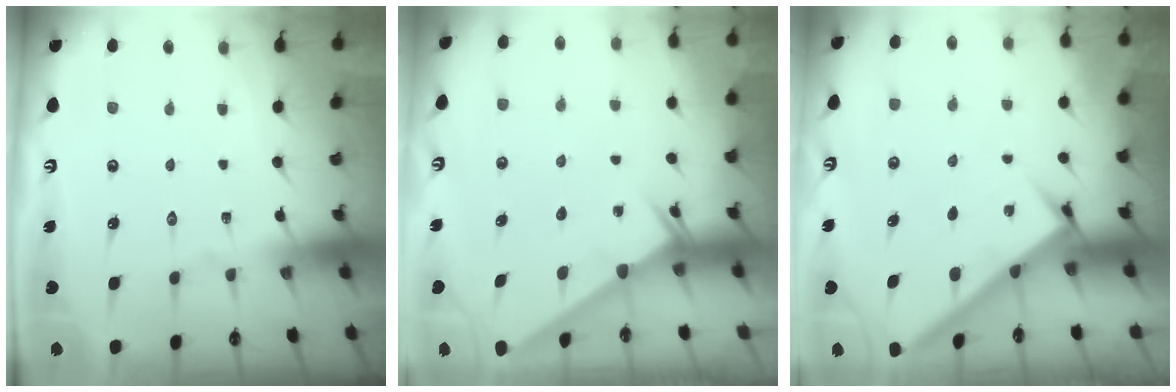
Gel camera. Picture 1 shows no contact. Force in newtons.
{"total": 2.1, "press": 2.1, "slide": 0.1}
{"total": 3.0, "press": 3.0, "slide": 0.2}